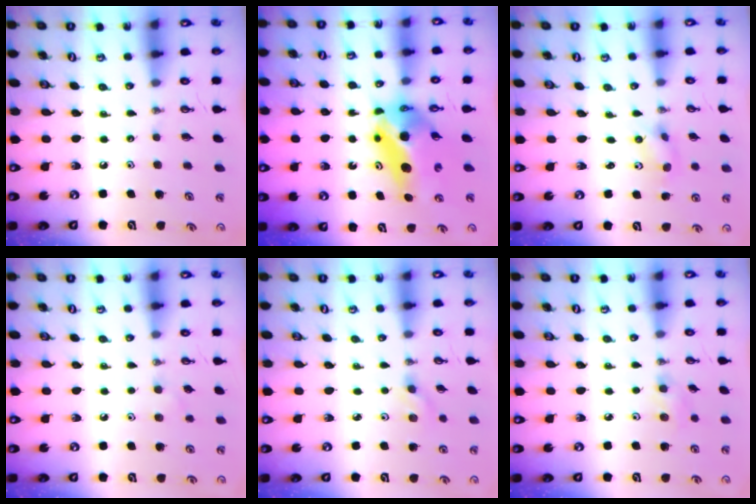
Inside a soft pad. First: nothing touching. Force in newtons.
{"total": 11.1, "press": 10.7, "slide": 3.0}
{"total": 2.3, "press": 2.2, "slide": 0.8}
{"total": 5.7, "press": 4.7, "slide": 3.2}
{"total": 3.5, "press": 3.0, "slide": 1.6}
{"total": 7.0, "press": 5.7, "slide": 4.2}